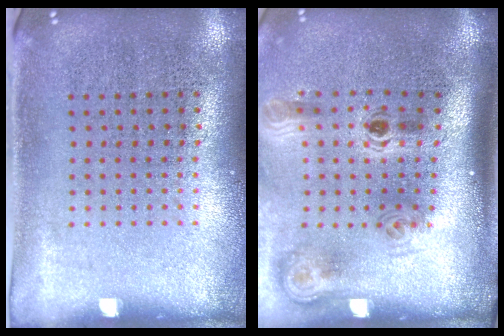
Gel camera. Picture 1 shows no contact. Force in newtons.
{"total": 2.2, "press": 1.4, "slide": 1.7}